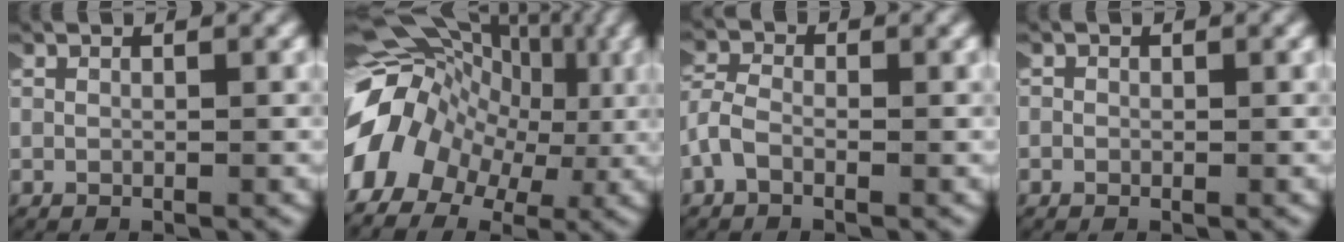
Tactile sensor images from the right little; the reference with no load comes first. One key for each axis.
{"total": 14.4, "fx": 0.6, "fy": 11.6, "fz": 8.5, "tx": -0.176, "ty": -0.004, "tz": 0.003}
{"total": 2.3, "fx": -0.3, "fy": 1.8, "fz": 1.4, "tx": -0.042, "ty": -0.005, "tz": -0.009}
{"total": 0.7, "fx": -0.1, "fy": 0.7, "fz": -0.1, "tx": 0.002, "ty": 0.002, "tz": -0.006}